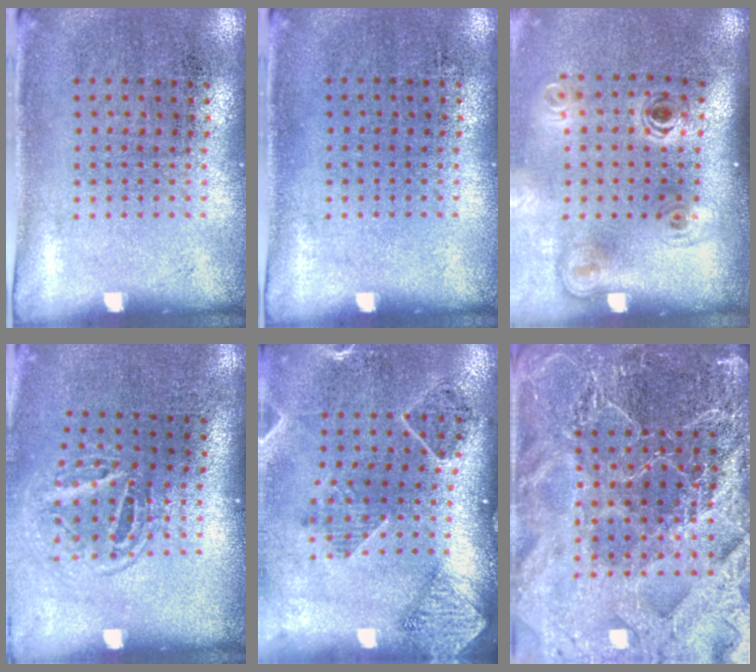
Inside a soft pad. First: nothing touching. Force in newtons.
{"total": 0.0}
{"total": 2.1, "press": 1.4, "slide": 1.5}
{"total": 1.6, "press": 1.0, "slide": 1.3}
{"total": 1.6, "press": 1.6, "slide": 0.0}
{"total": 6.3, "press": 5.4, "slide": 3.2}